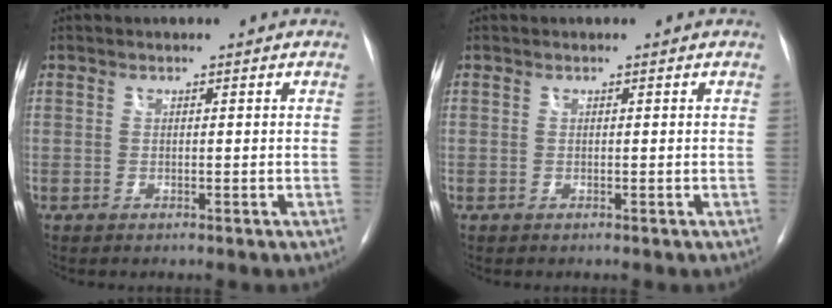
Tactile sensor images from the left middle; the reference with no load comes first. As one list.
[{"total": 0.0}]